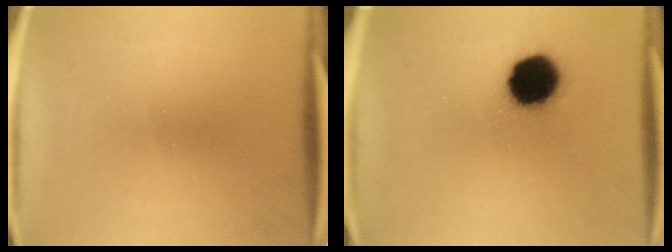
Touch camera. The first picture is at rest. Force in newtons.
{"total": 14.6}